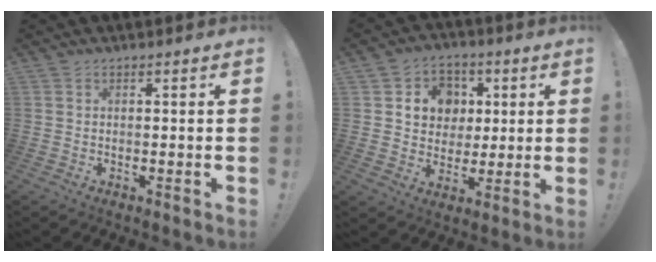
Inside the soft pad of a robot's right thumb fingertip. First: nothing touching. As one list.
[{"total": 10.2, "force": [2.0, 9.5, 3.1], "torque": [-0.041, -0.007, 0.046]}]